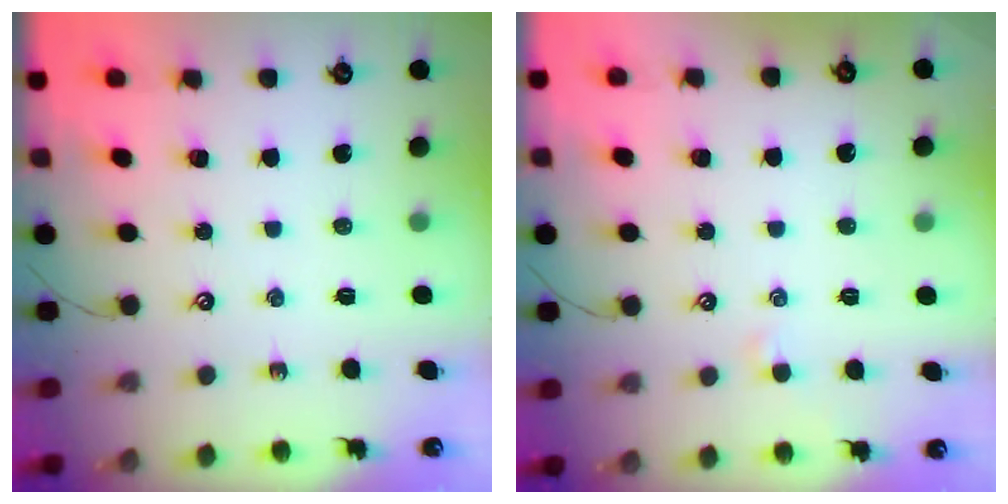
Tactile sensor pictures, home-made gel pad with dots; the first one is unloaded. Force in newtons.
{"total": 1.8, "press": 1.7, "slide": 0.3}